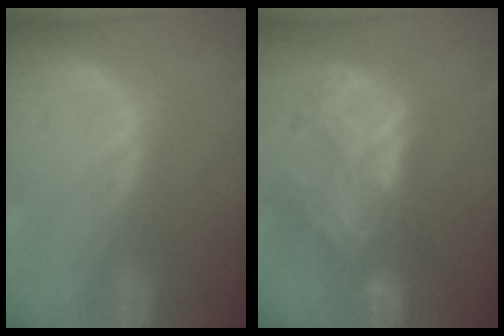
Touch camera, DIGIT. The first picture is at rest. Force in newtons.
{"total": 9.0, "press": 7.8, "slide": 4.5}